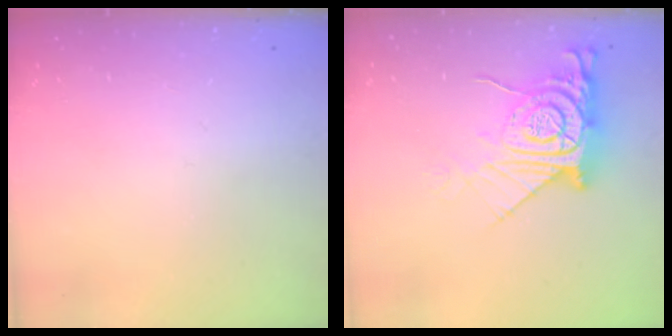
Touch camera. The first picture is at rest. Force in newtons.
{"total": 14.5, "press": 14.4, "slide": 1.2}